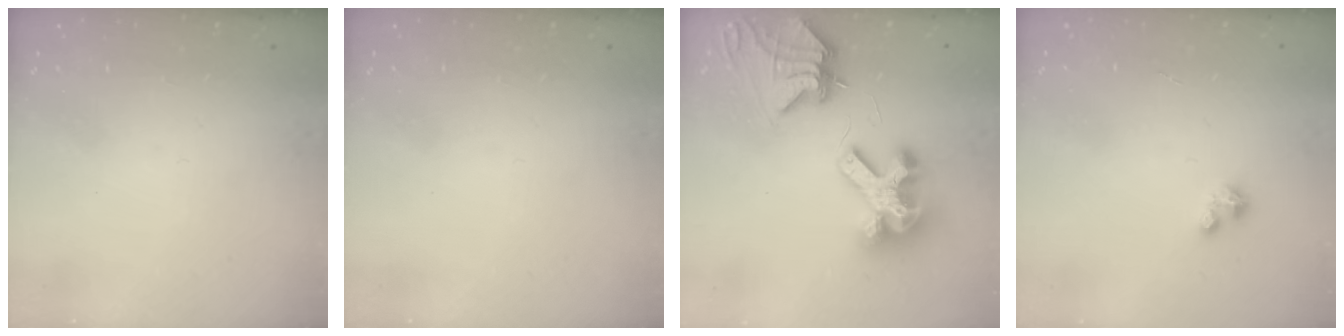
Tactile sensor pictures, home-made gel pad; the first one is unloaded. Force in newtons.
{"total": 0.0}
{"total": 12.5, "press": 12.4, "slide": 1.5}
{"total": 0.9, "press": 0.9, "slide": 0.3}